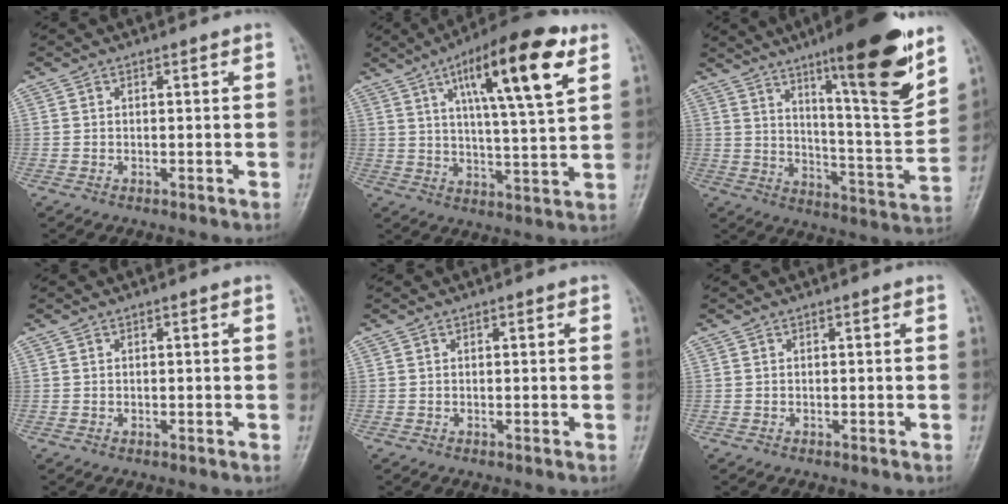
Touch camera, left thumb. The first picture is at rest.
{"total": 18.1, "force": [8.2, 4.2, 15.6], "torque": [-0.231, -0.022, 0.128]}
{"total": 20.2, "force": [12.2, 3.1, 15.8], "torque": [-0.200, -0.071, 0.191]}
{"total": 0.0}
{"total": 0.6, "force": [0.2, 0.3, 0.4], "torque": [-0.002, 0.001, 0.001]}
{"total": 0.0}